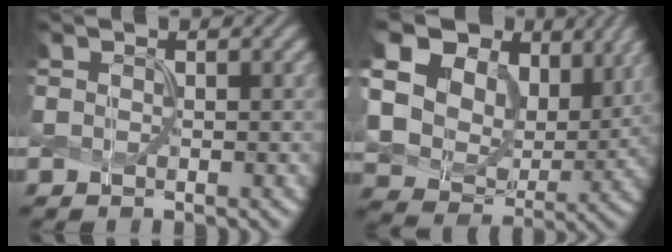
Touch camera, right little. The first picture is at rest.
{"total": 16.7, "force": [7.0, 12.7, 8.2], "torque": [-0.212, 0.019, 0.155]}